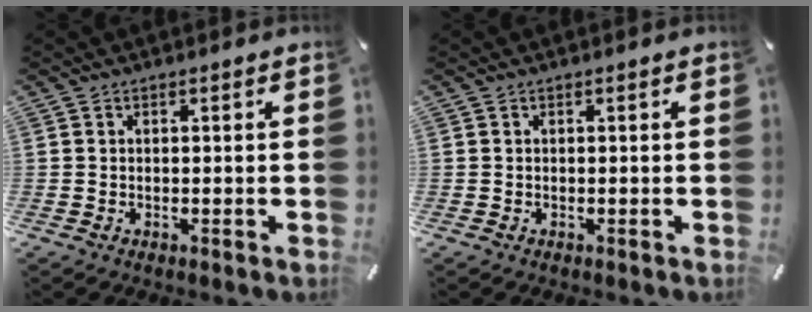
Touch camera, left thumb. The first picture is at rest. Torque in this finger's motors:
{"motor_torque": [0.00, 0.00, 0.00, 0.00, 0.00]}